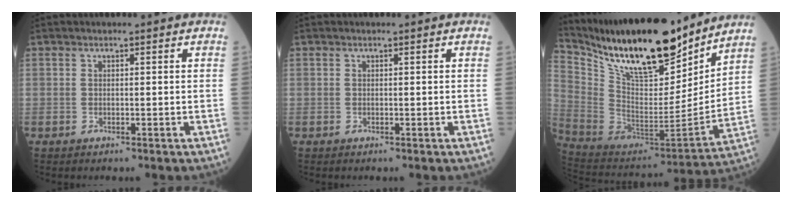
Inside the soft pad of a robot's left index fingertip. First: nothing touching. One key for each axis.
{"total": 0.0}
{"total": 23.7, "fx": 19.1, "fy": 5.4, "fz": 12.9, "tx": -0.236, "ty": -0.021, "tz": 0.332}